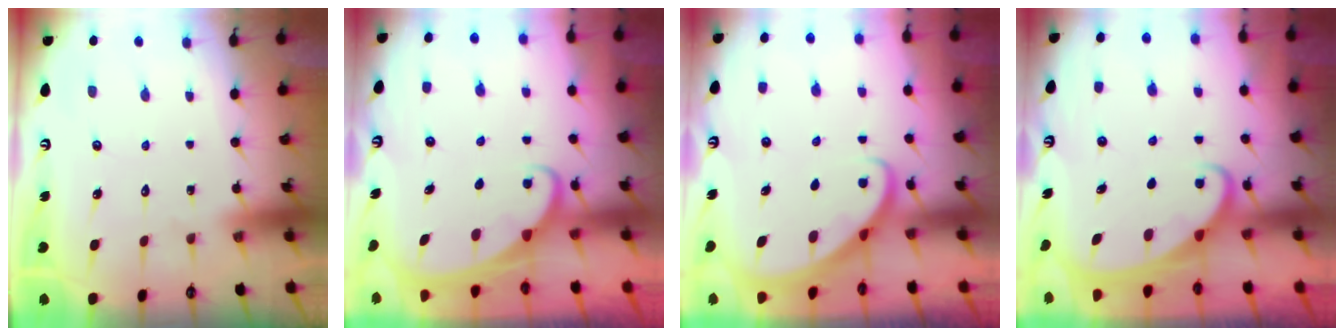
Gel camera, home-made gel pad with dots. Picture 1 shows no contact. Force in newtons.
{"total": 2.0, "press": 2.0, "slide": 0.1}
{"total": 2.8, "press": 2.8, "slide": 0.3}
{"total": 1.9, "press": 1.9, "slide": 0.3}